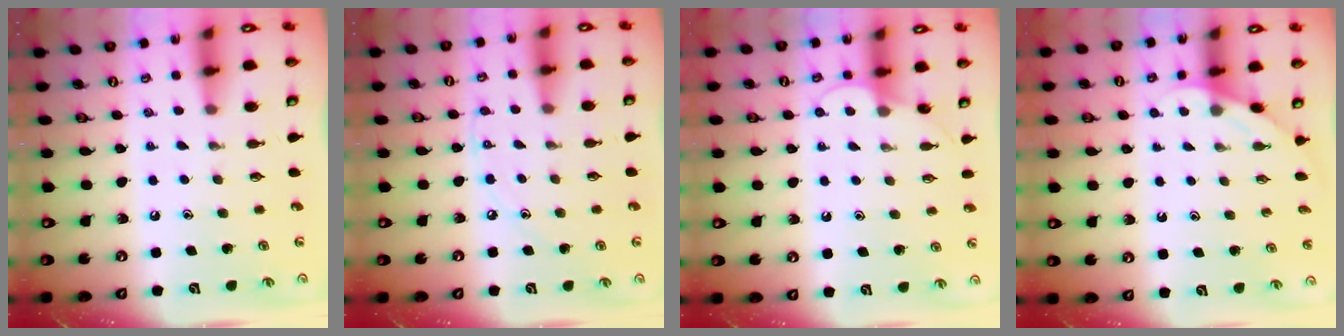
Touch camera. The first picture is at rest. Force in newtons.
{"total": 4.3, "press": 4.3, "slide": 0.6}
{"total": 5.4, "press": 5.4, "slide": 0.3}
{"total": 2.0, "press": 2.0, "slide": 0.0}